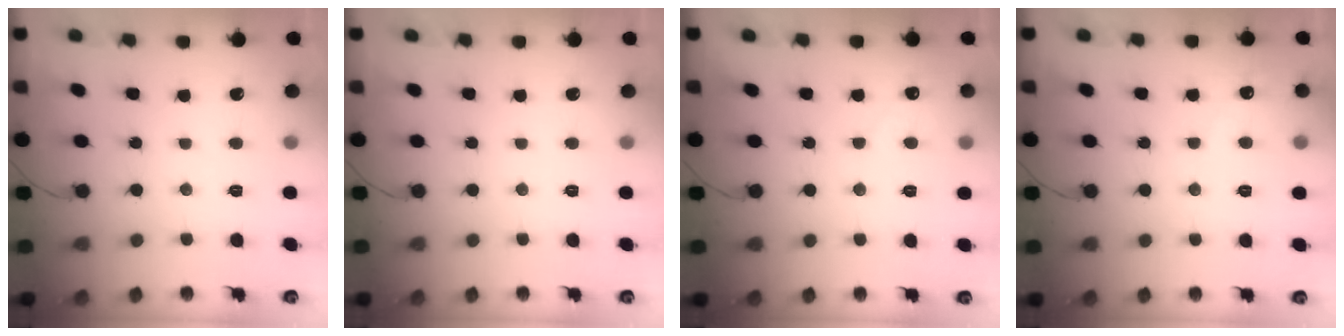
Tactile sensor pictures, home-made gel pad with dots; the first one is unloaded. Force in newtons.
{"total": 0.0}
{"total": 1.6, "press": 1.6, "slide": 0.1}
{"total": 2.9, "press": 2.9, "slide": 0.3}